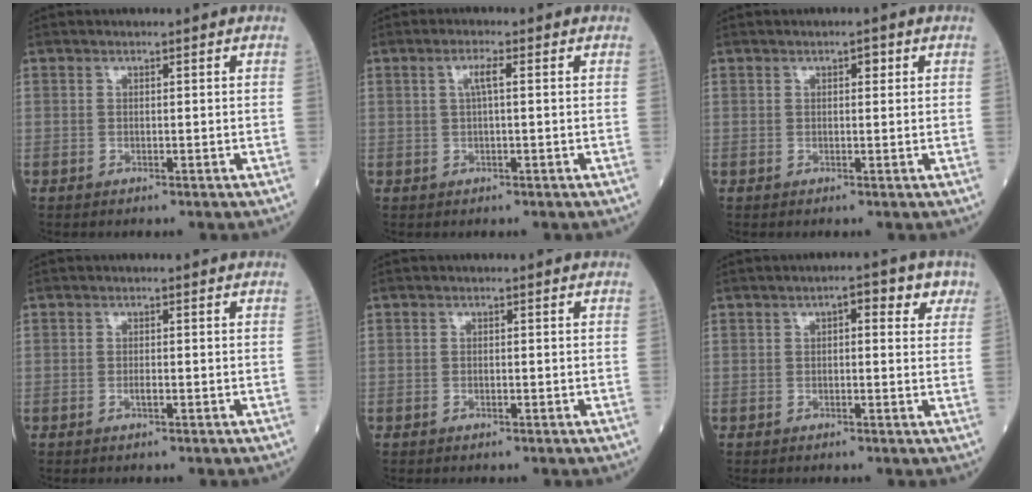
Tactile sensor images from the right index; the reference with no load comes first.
{"total": 2.3, "force": [0.5, 0.2, 2.2], "torque": [-0.044, 0.006, 0.008]}
{"total": 1.1, "force": [0.5, 0.5, 0.9], "torque": [-0.010, 0.001, 0.004]}
{"total": 0.9, "force": [-0.4, 0.0, 0.8], "torque": [-0.019, 0.000, -0.008]}
{"total": 0.7, "force": [-0.4, 0.2, 0.6], "torque": [-0.013, -0.001, -0.006]}
{"total": 4.6, "force": [2.0, 1.9, 3.7], "torque": [-0.040, 0.019, 0.019]}